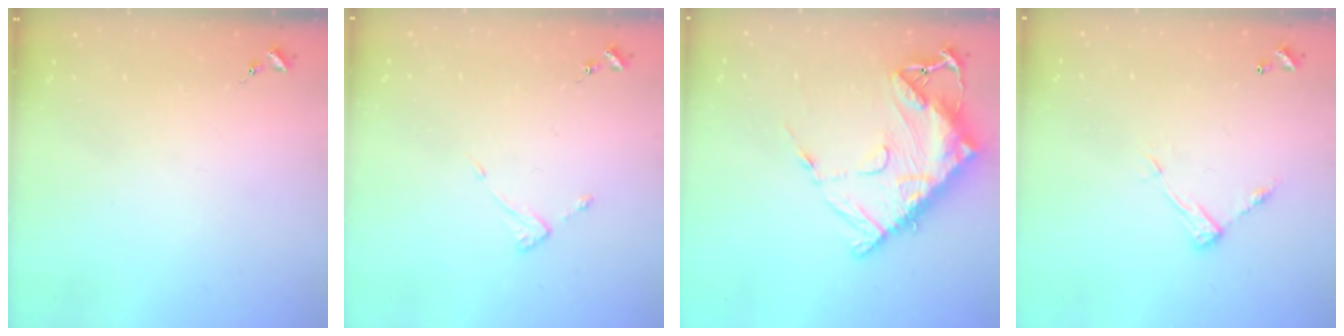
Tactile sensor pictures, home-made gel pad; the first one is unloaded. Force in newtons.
{"total": 4.1, "press": 4.0, "slide": 0.4}
{"total": 18.7, "press": 18.6, "slide": 1.9}
{"total": 7.9, "press": 7.9, "slide": 0.3}